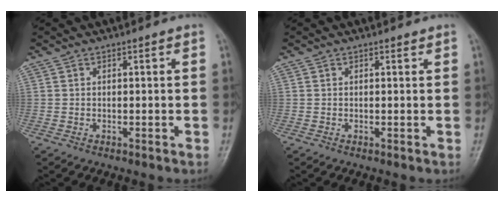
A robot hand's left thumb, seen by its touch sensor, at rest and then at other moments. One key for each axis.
{"total": 0.7, "fx": 0.5, "fy": 0.4, "fz": 0.3, "tx": -0.003, "ty": -0.003, "tz": 0.004}